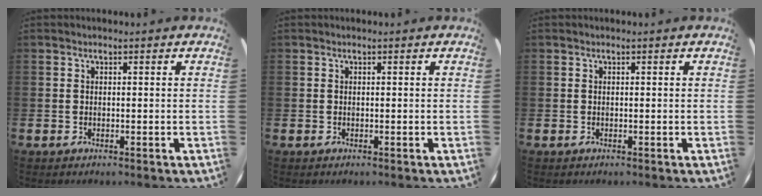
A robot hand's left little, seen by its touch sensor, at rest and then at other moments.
{"total": 0.0}
{"total": 0.0}